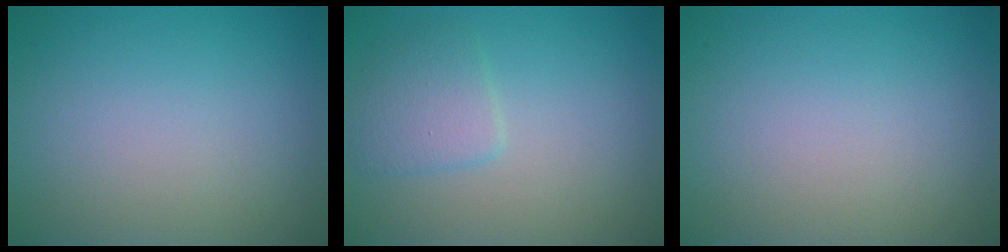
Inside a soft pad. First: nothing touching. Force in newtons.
{"total": 2.3, "press": 2.3, "slide": 0.1}
{"total": 0.0}